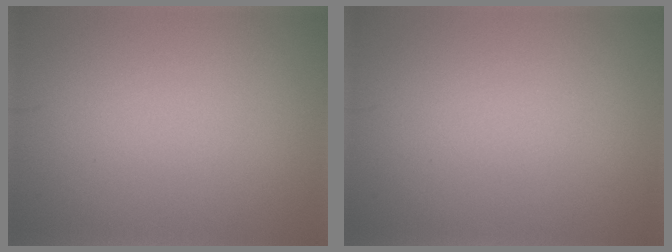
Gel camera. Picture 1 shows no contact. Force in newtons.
{"total": 0.0}